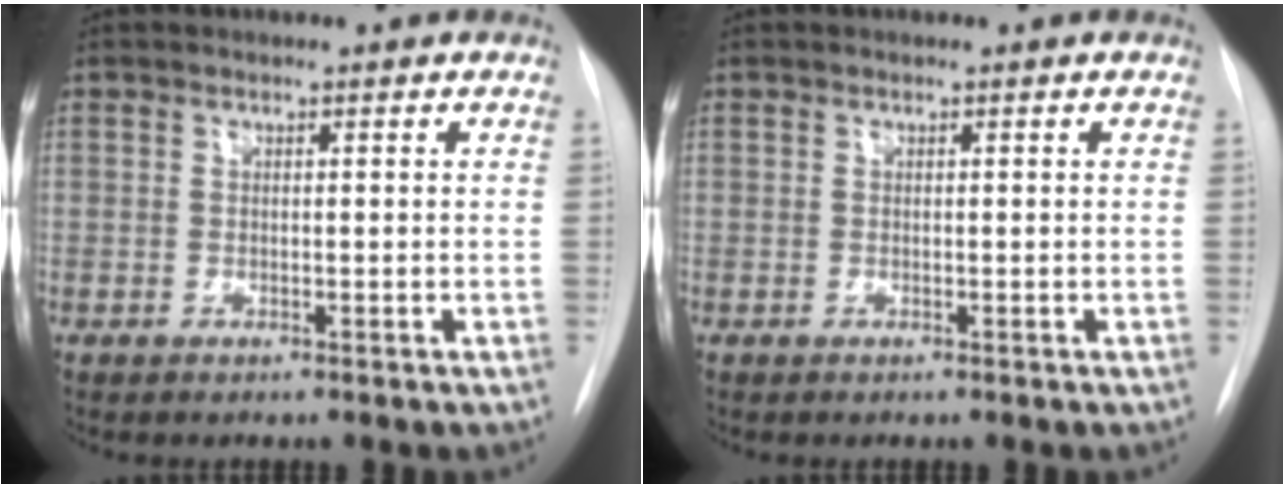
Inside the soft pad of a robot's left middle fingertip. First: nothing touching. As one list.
[{"total": 0.0}]